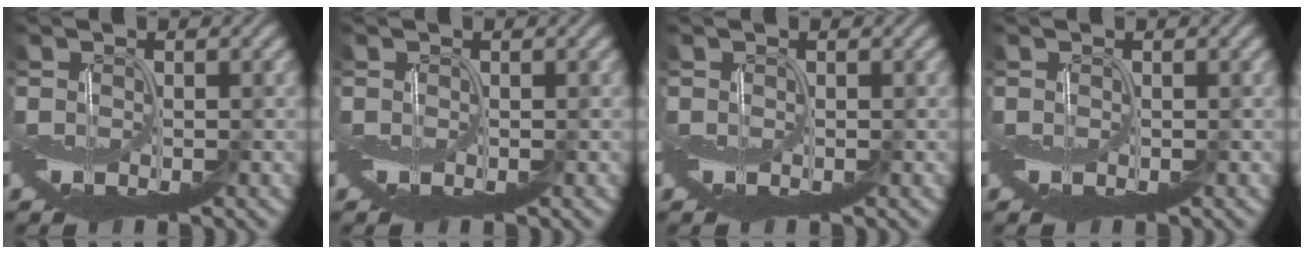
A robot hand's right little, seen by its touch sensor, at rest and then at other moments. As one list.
[{"total": 0.0}, {"total": 0.0}, {"total": 0.0}]